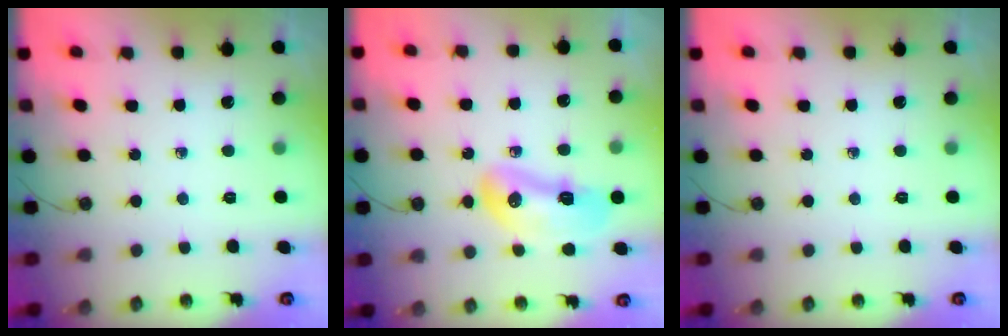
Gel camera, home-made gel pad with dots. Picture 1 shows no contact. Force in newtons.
{"total": 11.8, "press": 11.7, "slide": 1.2}
{"total": 0.0}